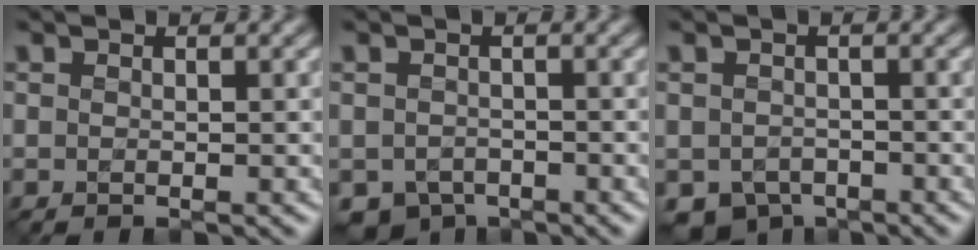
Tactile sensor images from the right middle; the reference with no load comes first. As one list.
[{"total": 2.0, "force": [-1.7, 1.0, -0.2], "torque": [-0.001, -0.010, -0.029]}, {"total": 2.5, "force": [-2.1, 1.4, 0.2], "torque": [-0.007, -0.012, -0.035]}]